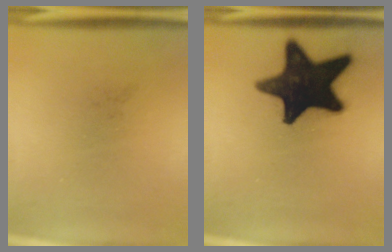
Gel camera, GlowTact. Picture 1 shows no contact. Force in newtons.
{"total": 19.7}